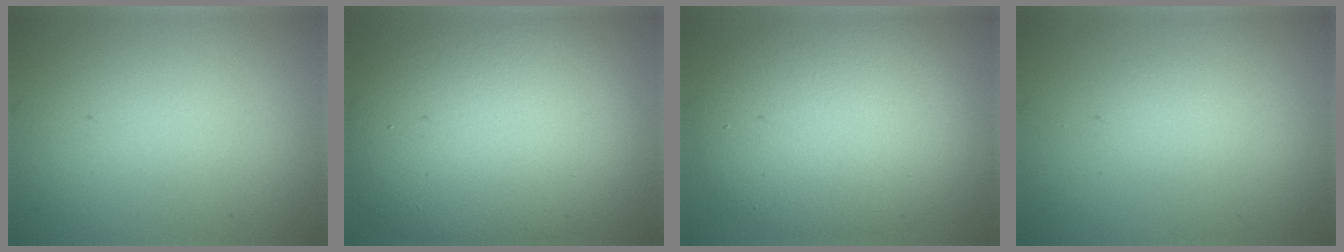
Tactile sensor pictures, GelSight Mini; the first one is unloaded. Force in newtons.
{"total": 13.2, "press": 13.2, "slide": 0.9}
{"total": 9.3, "press": 9.3, "slide": 0.7}
{"total": 0.9, "press": 0.9, "slide": 0.0}